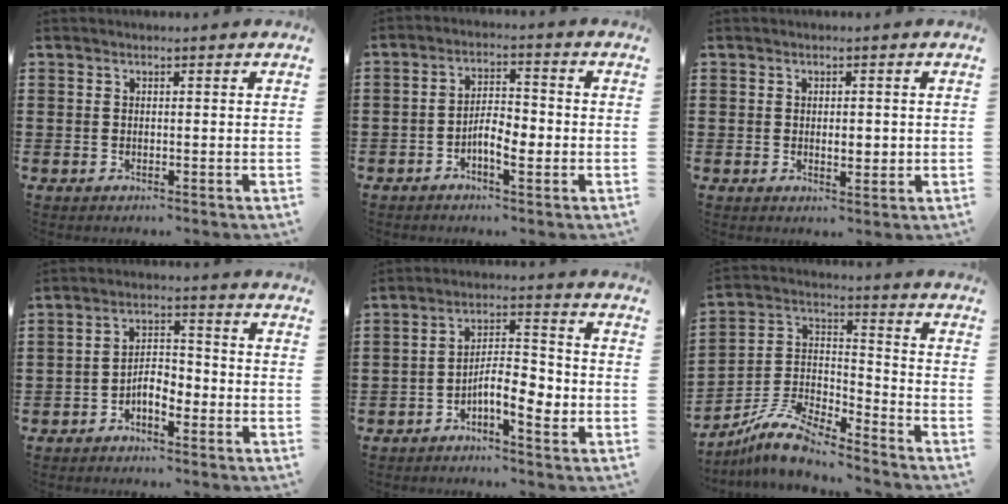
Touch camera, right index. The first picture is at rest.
{"total": 5.2, "force": [-1.9, 1.8, 4.5], "torque": [-0.077, 0.007, -0.036]}
{"total": 2.9, "force": [0.0, 1.3, 2.6], "torque": [-0.042, 0.000, -0.002]}
{"total": 4.2, "force": [-2.1, 2.0, 3.1], "torque": [-0.057, 0.007, -0.041]}
{"total": 6.7, "force": [-3.0, 2.1, 5.6], "torque": [-0.095, 0.007, -0.054]}
{"total": 9.4, "force": [-8.3, 2.2, 3.8], "torque": [-0.099, 0.009, -0.169]}